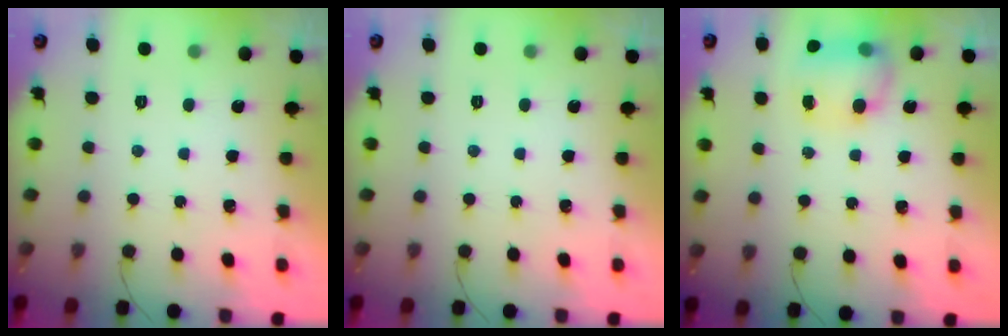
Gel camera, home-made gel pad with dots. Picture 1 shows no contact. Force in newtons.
{"total": 0.0}
{"total": 8.0, "press": 8.0, "slide": 0.4}